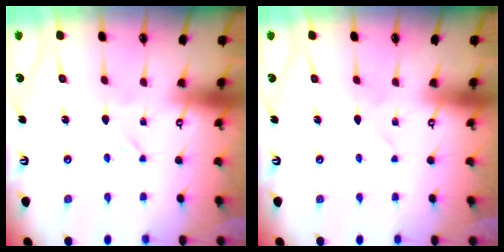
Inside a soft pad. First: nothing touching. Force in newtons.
{"total": 1.0, "press": 1.0, "slide": 0.1}